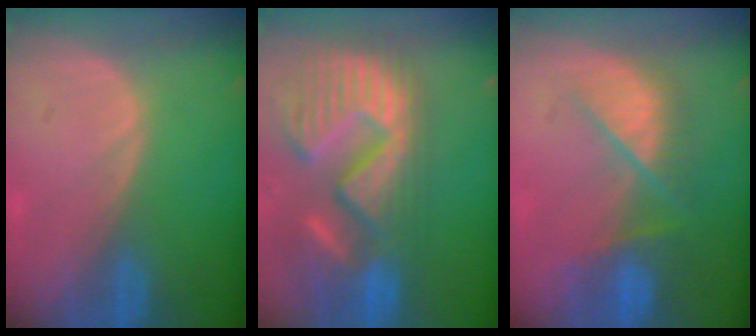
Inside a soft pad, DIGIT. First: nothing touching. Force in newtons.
{"total": 15.1, "press": 12.7, "slide": 8.2}
{"total": 8.3, "press": 7.4, "slide": 3.8}